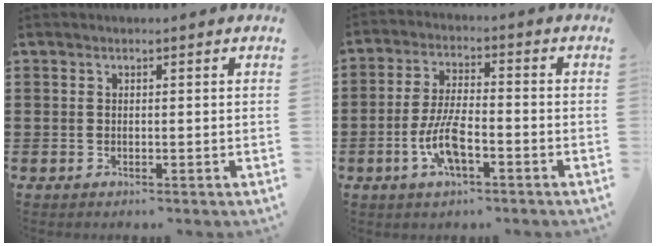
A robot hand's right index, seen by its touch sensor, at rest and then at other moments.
{"total": 7.5, "force": [-2.9, 2.4, 6.5], "torque": [-0.148, -0.013, -0.057]}